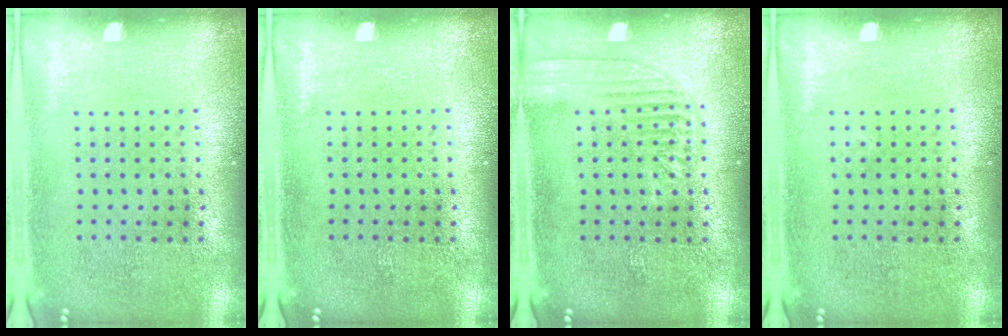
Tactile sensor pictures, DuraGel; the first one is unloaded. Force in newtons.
{"total": 0.0}
{"total": 2.3, "press": 2.3, "slide": 0.4}
{"total": 0.0}